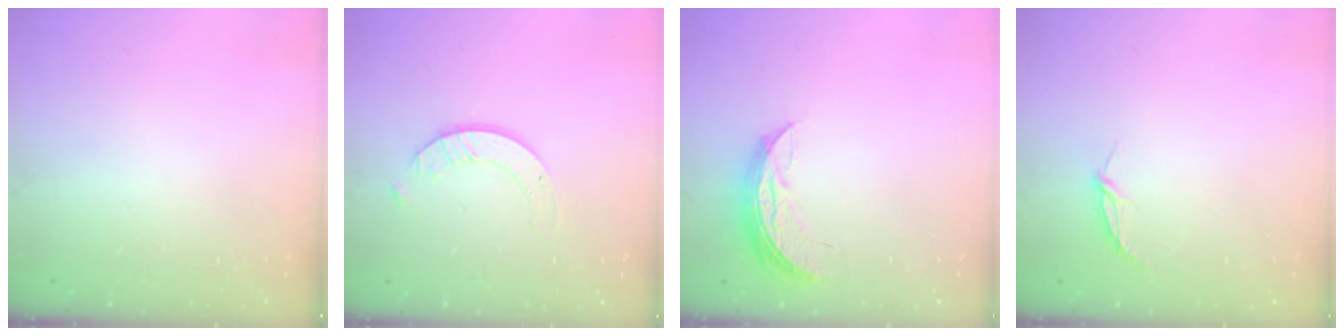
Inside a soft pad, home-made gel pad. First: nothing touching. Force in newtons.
{"total": 2.0, "press": 2.0, "slide": 0.2}
{"total": 7.2, "press": 7.2, "slide": 0.7}
{"total": 3.3, "press": 3.3, "slide": 0.3}